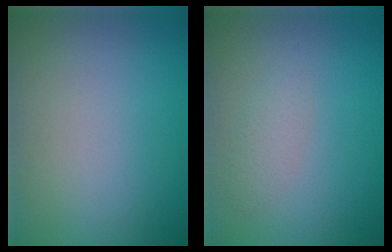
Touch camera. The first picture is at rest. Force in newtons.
{"total": 1.3, "press": 1.3, "slide": 0.0}